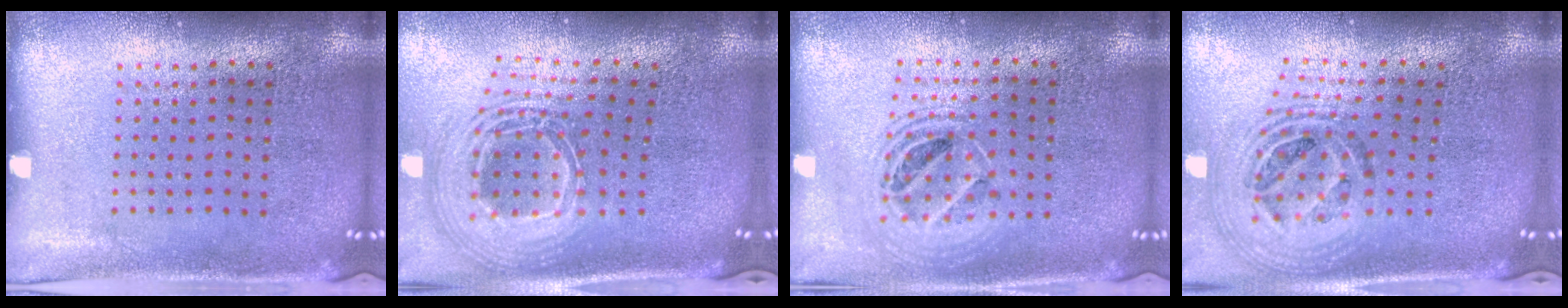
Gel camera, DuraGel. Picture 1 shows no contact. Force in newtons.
{"total": 2.8, "press": 1.9, "slide": 2.0}
{"total": 1.6, "press": 1.4, "slide": 0.7}
{"total": 1.7, "press": 1.4, "slide": 0.9}